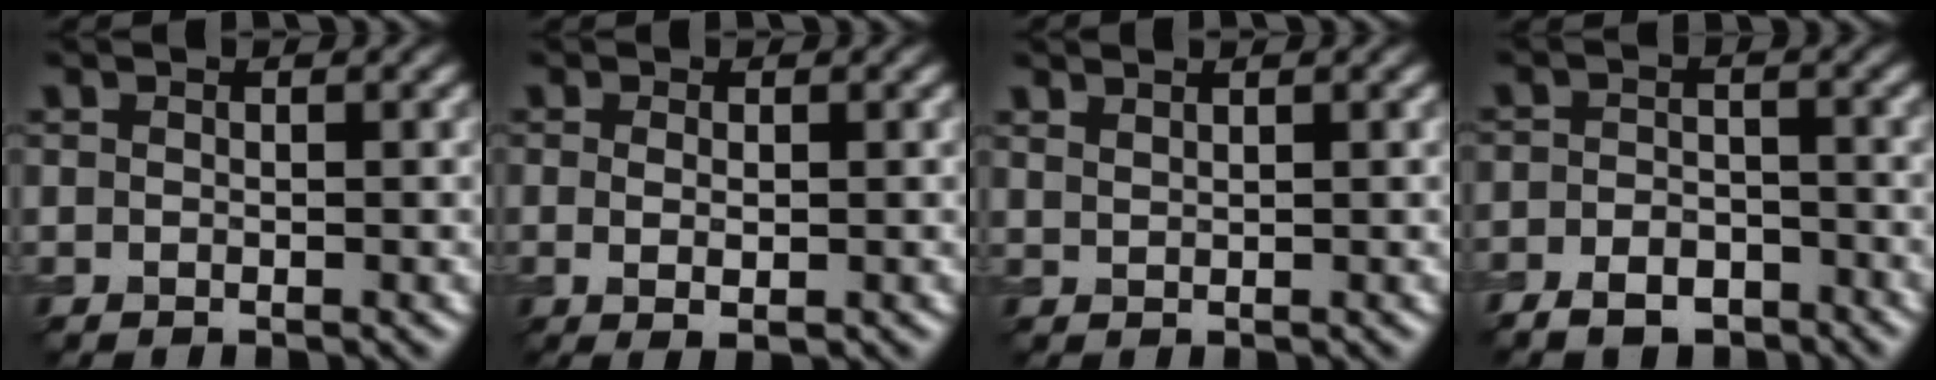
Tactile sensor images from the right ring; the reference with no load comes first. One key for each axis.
{"total": 1.5, "fx": -0.1, "fy": 0.4, "fz": 1.4, "tx": -0.028, "ty": -0.004, "tz": 0.000}
{"total": 1.1, "fx": 1.0, "fy": 0.3, "fz": 0.4, "tx": -0.002, "ty": -0.002, "tz": 0.019}
{"total": 4.2, "fx": -3.1, "fy": 2.0, "fz": 2.0, "tx": -0.025, "ty": 0.000, "tz": -0.058}